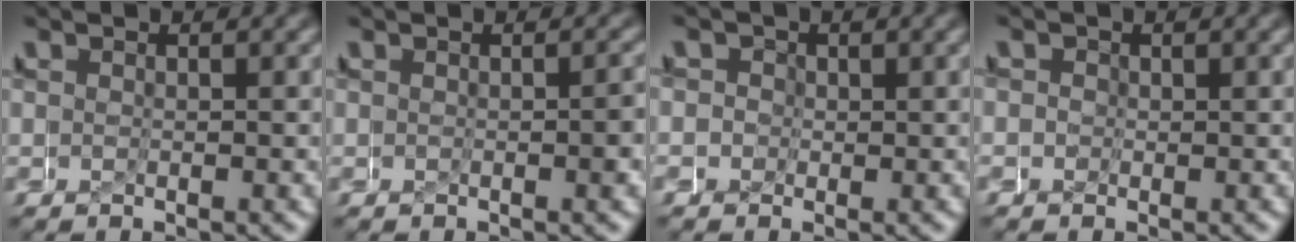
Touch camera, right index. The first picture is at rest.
{"total": 0.5, "force": [-0.2, -0.2, 0.4], "torque": [-0.006, 0.001, -0.002]}
{"total": 3.7, "force": [-1.1, 3.4, 0.9], "torque": [-0.039, -0.013, -0.028]}
{"total": 1.9, "force": [-0.6, 1.8, 0.5], "torque": [-0.026, -0.007, -0.015]}